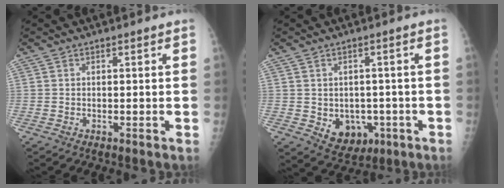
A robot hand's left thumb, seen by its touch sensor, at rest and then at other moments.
{"total": 7.9, "force": [-2.0, 6.2, 4.5], "torque": [-0.035, 0.006, -0.010]}